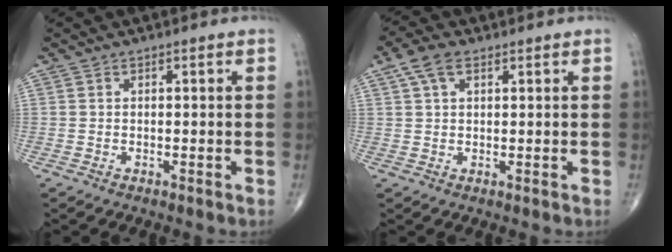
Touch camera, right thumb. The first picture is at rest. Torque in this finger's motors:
{"motor_torque": [-0.21, 0.09, 0.88, 0.16, 0.00]}